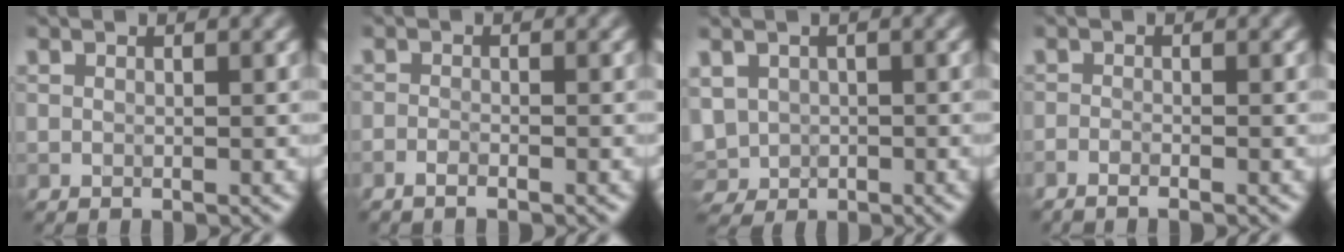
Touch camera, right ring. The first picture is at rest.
{"total": 1.1, "force": [-0.8, 0.2, 0.7], "torque": [-0.014, -0.001, -0.017]}
{"total": 3.7, "force": [-0.4, 3.2, 1.9], "torque": [-0.052, -0.007, -0.003]}
{"total": 1.4, "force": [-1.0, 0.2, 1.0], "torque": [-0.017, -0.001, -0.024]}